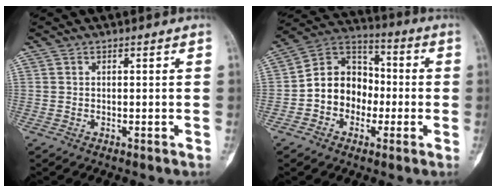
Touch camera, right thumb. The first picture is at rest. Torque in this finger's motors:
{"motor_torque": [0.89, 0.90, 0.30, -0.26, 0.20]}